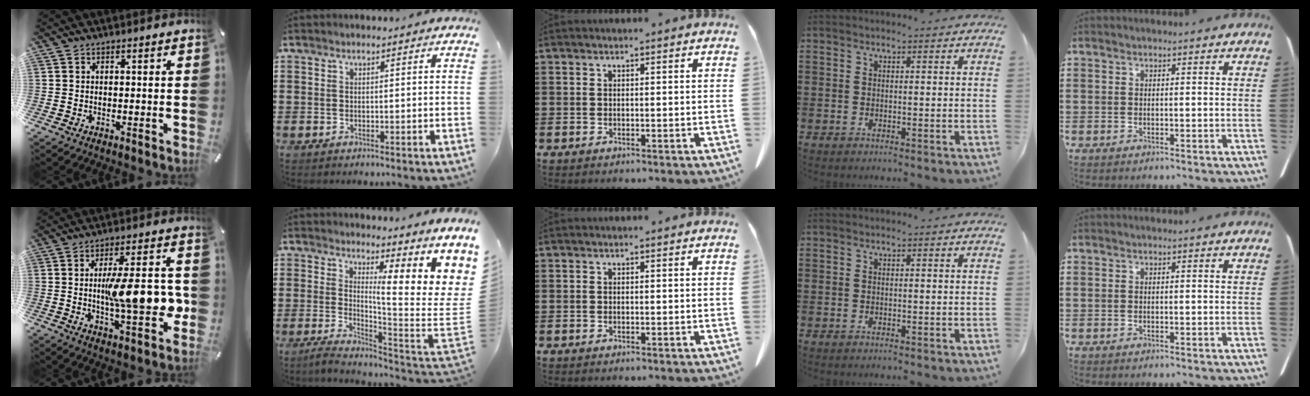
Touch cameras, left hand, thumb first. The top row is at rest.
{"thumb": {"total": 15.4, "force": [-0.7, 5.0, 14.5], "torque": [-0.192, -0.006, -0.013]}, "index": {"total": 8.4, "force": [4.9, 2.0, 6.5], "torque": [-0.103, -0.065, 0.078]}}